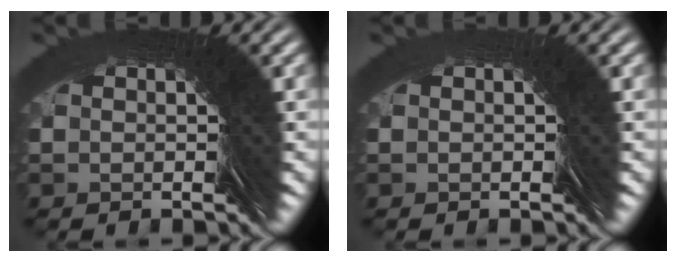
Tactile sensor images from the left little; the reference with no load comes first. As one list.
[{"total": 0.6, "force": [0.3, -0.2, -0.5], "torque": [0.008, 0.004, 0.003]}]